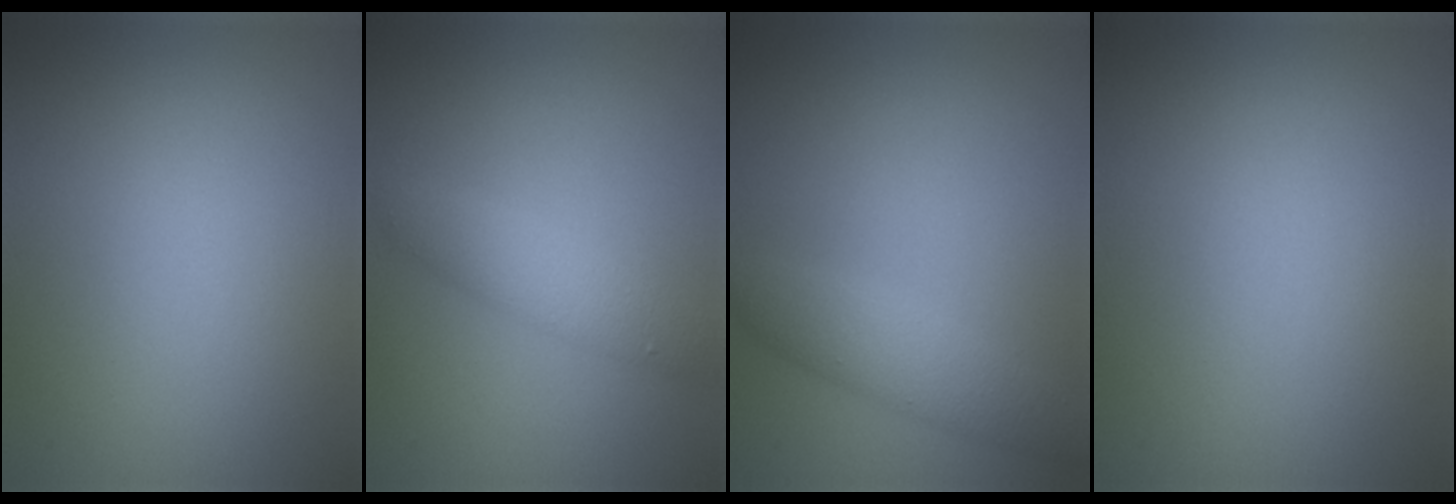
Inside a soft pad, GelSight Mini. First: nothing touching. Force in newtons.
{"total": 2.8, "press": 2.8, "slide": 0.1}
{"total": 2.9, "press": 2.9, "slide": 0.2}
{"total": 0.0}